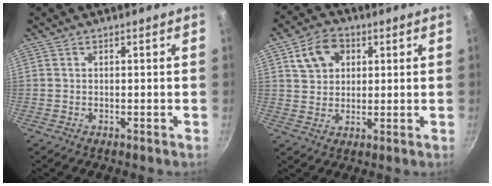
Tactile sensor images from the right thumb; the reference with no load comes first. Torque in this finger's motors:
{"motor_torque": [-0.58, 0.66, 0.18, -0.16, 0.14]}